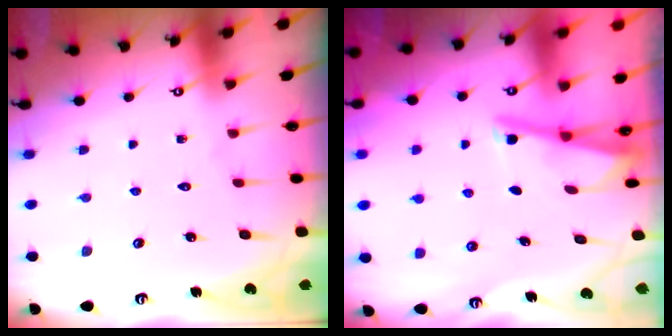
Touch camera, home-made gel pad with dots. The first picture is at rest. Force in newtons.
{"total": 2.8, "press": 2.7, "slide": 0.3}